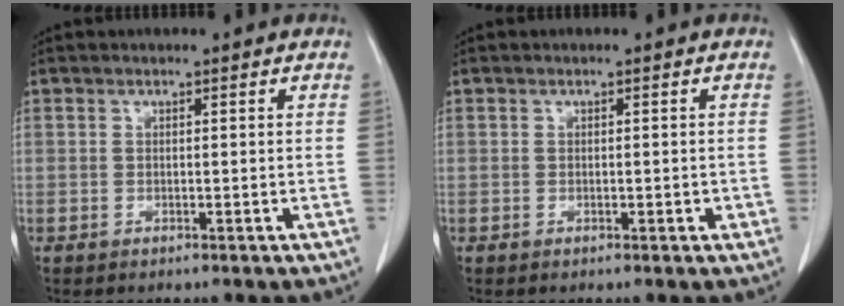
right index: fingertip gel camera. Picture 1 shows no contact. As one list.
[{"total": 1.1, "force": [-0.3, 0.4, 1.0], "torque": [-0.015, 0.000, -0.001]}]